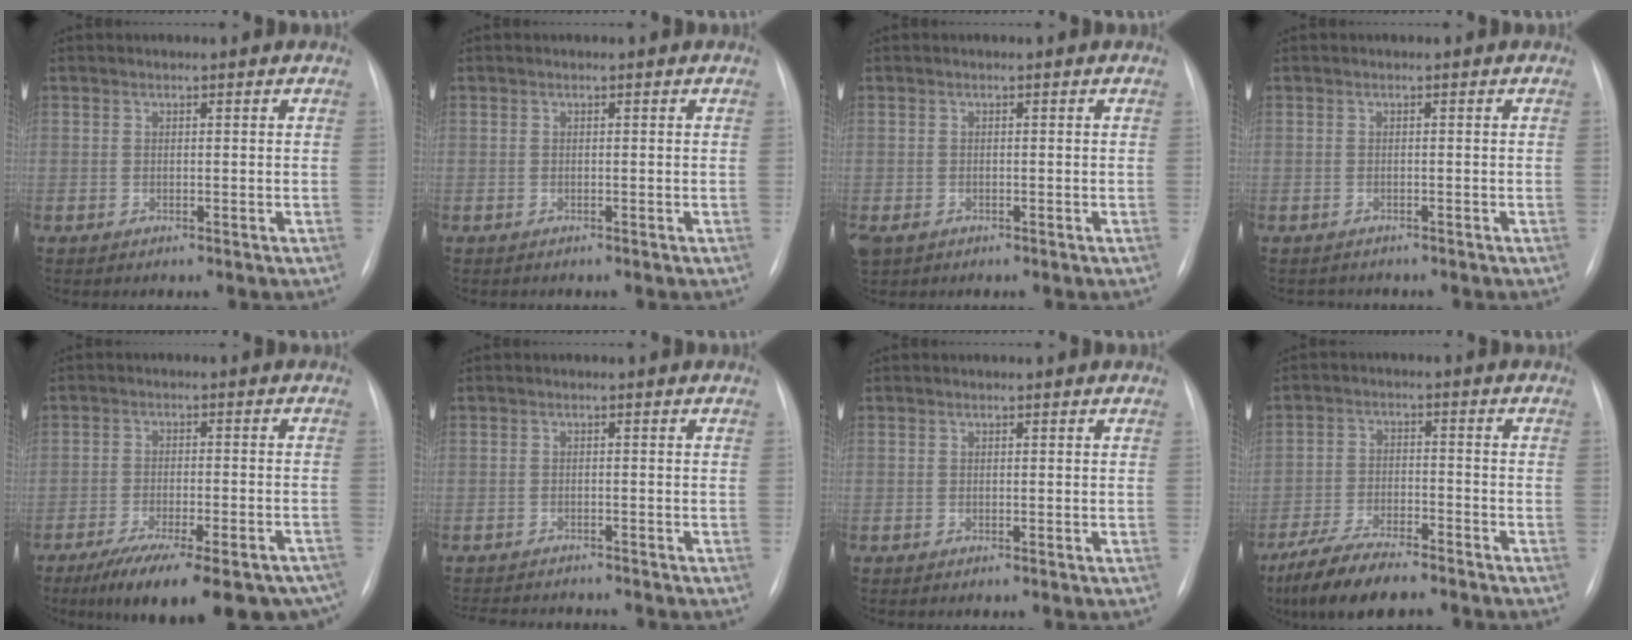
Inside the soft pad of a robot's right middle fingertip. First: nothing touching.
{"total": 0.0}
{"total": 2.4, "force": [-1.3, 1.6, 1.1], "torque": [-0.023, -0.002, -0.015]}
{"total": 1.4, "force": [-1.3, 0.5, -0.1], "torque": [0.003, -0.003, -0.018]}
{"total": 21.2, "force": [-16.5, 5.9, 12.0], "torque": [-0.130, -0.007, -0.217]}
{"total": 7.7, "force": [-7.3, 1.2, 2.1], "torque": [-0.026, -0.001, -0.101]}
{"total": 0.0}
{"total": 10.8, "force": [-8.8, 2.4, 5.8], "torque": [-0.106, -0.027, -0.152]}